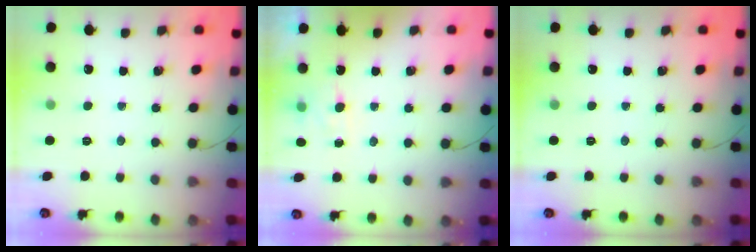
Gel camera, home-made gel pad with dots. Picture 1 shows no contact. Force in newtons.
{"total": 5.5, "press": 5.4, "slide": 1.2}
{"total": 0.0}